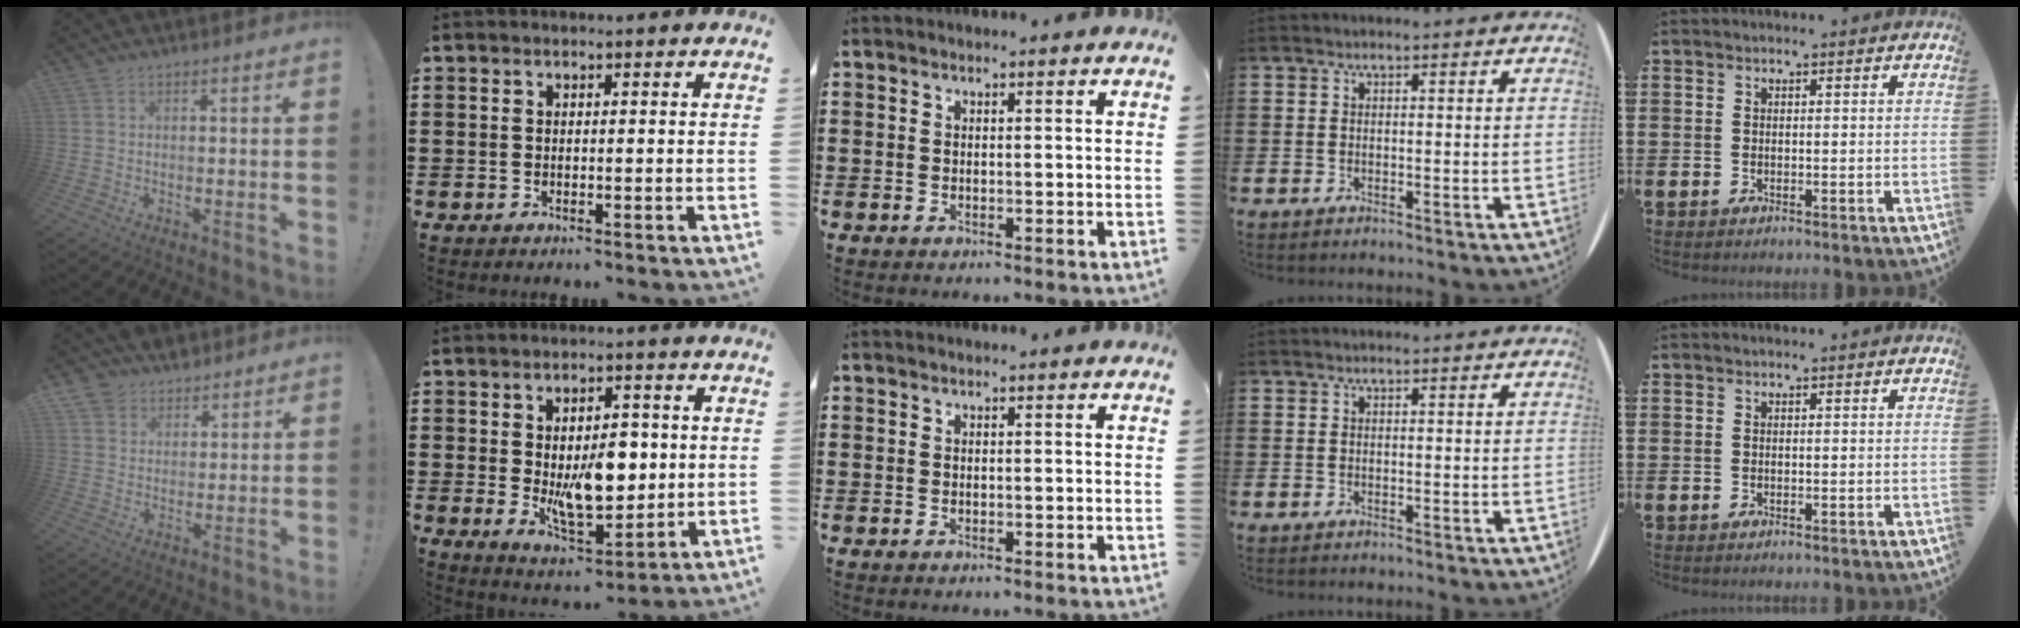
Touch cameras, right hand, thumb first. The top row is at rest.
{"thumb": {"total": 6.1, "force": [4.7, 3.9, -0.1], "torque": [0.000, -0.036, 0.092]}, "index": {"total": 9.6, "force": [0.3, 5.2, 8.1], "torque": [-0.128, -0.002, 0.002]}}